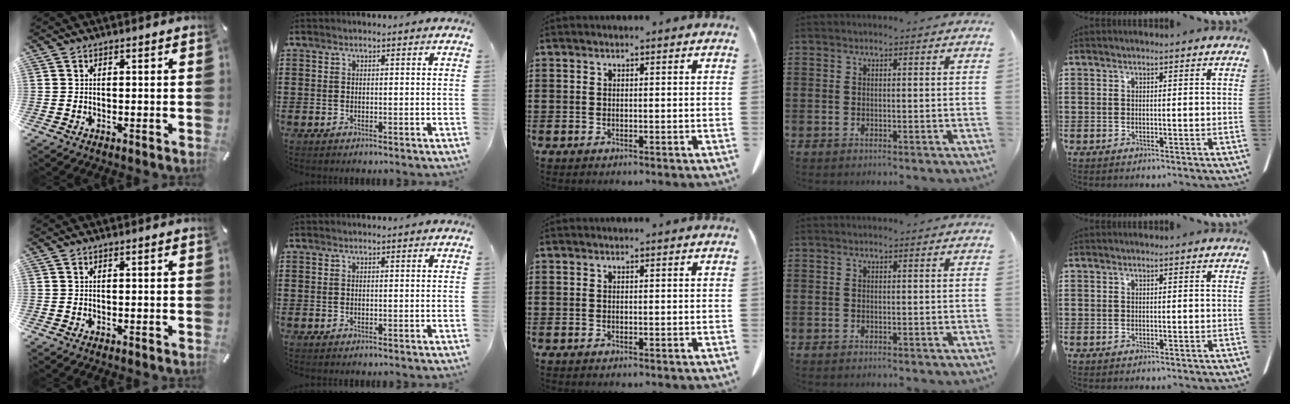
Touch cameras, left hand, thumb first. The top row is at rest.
{}